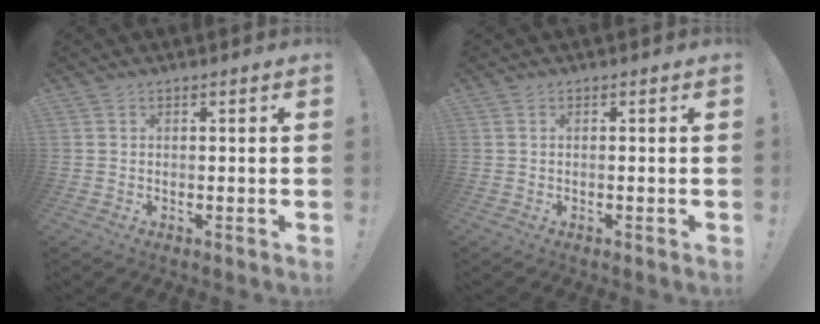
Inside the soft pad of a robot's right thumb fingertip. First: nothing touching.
{"total": 0.0}